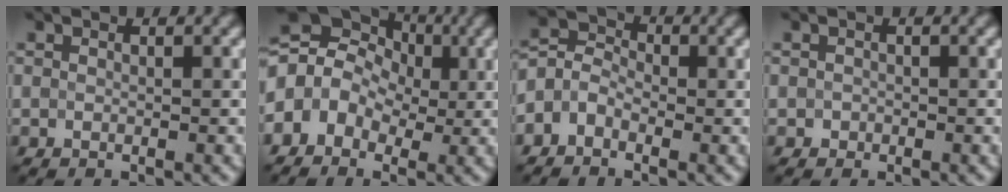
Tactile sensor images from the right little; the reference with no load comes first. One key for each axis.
{"total": 8.6, "fx": 0.4, "fy": 7.3, "fz": 4.5, "tx": -0.083, "ty": 0.044, "tz": -0.033}
{"total": 3.0, "fx": -1.4, "fy": 2.1, "fz": 1.6, "tx": -0.037, "ty": 0.006, "tz": -0.037}
{"total": 0.6, "fx": -0.2, "fy": 0.6, "fz": 0.0, "tx": 0.005, "ty": -0.006, "tz": -0.006}